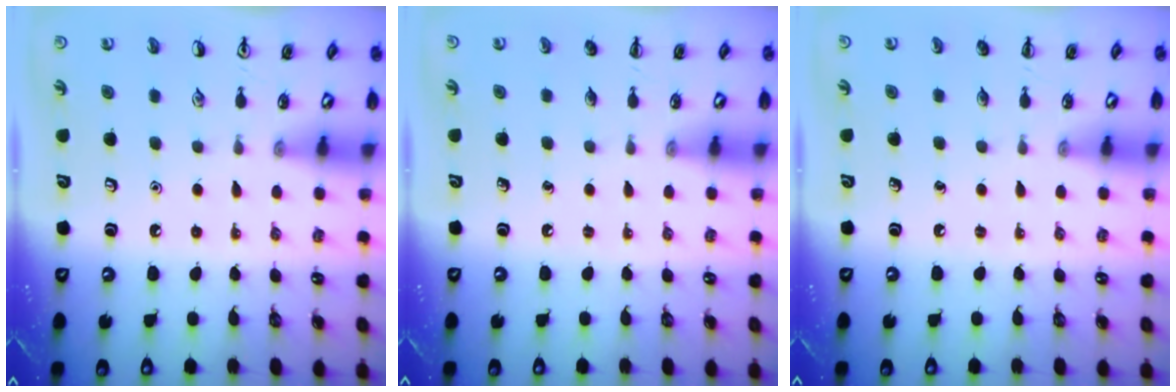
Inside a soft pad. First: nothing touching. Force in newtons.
{"total": 0.0}
{"total": 0.0}